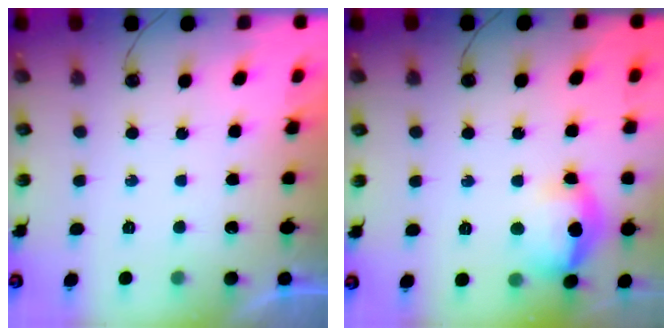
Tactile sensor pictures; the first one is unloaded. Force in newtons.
{"total": 20.0, "press": 15.4, "slide": 12.7}